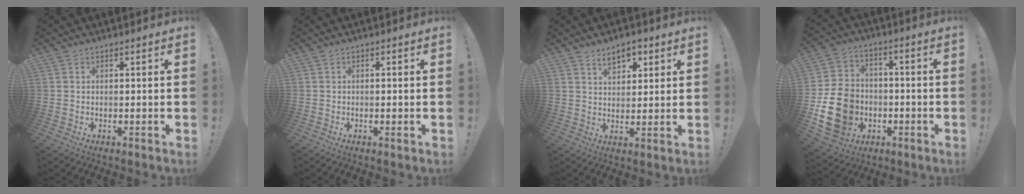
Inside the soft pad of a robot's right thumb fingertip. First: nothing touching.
{"total": 0.7, "force": [-0.1, 0.1, 0.7], "torque": [-0.004, -0.002, -0.004]}
{"total": 6.9, "force": [4.2, 3.9, 3.8], "torque": [-0.050, -0.012, 0.074]}
{"total": 17.6, "force": [-4.6, 14.2, 9.3], "torque": [-0.165, 0.033, -0.069]}